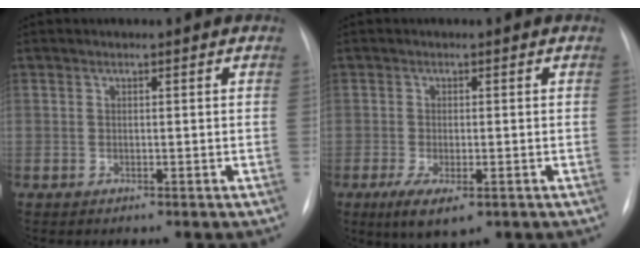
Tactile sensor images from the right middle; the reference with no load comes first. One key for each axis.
{"total": 5.4, "fx": -2.7, "fy": 1.7, "fz": 4.3, "tx": -0.081, "ty": -0.016, "tz": -0.038}